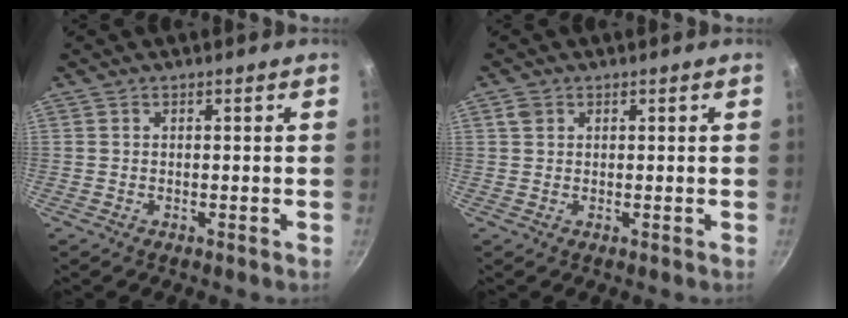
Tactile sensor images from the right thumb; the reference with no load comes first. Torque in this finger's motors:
{"motor_torque": [-0.28, 0.55, 0.58, 0.20, 0.03]}